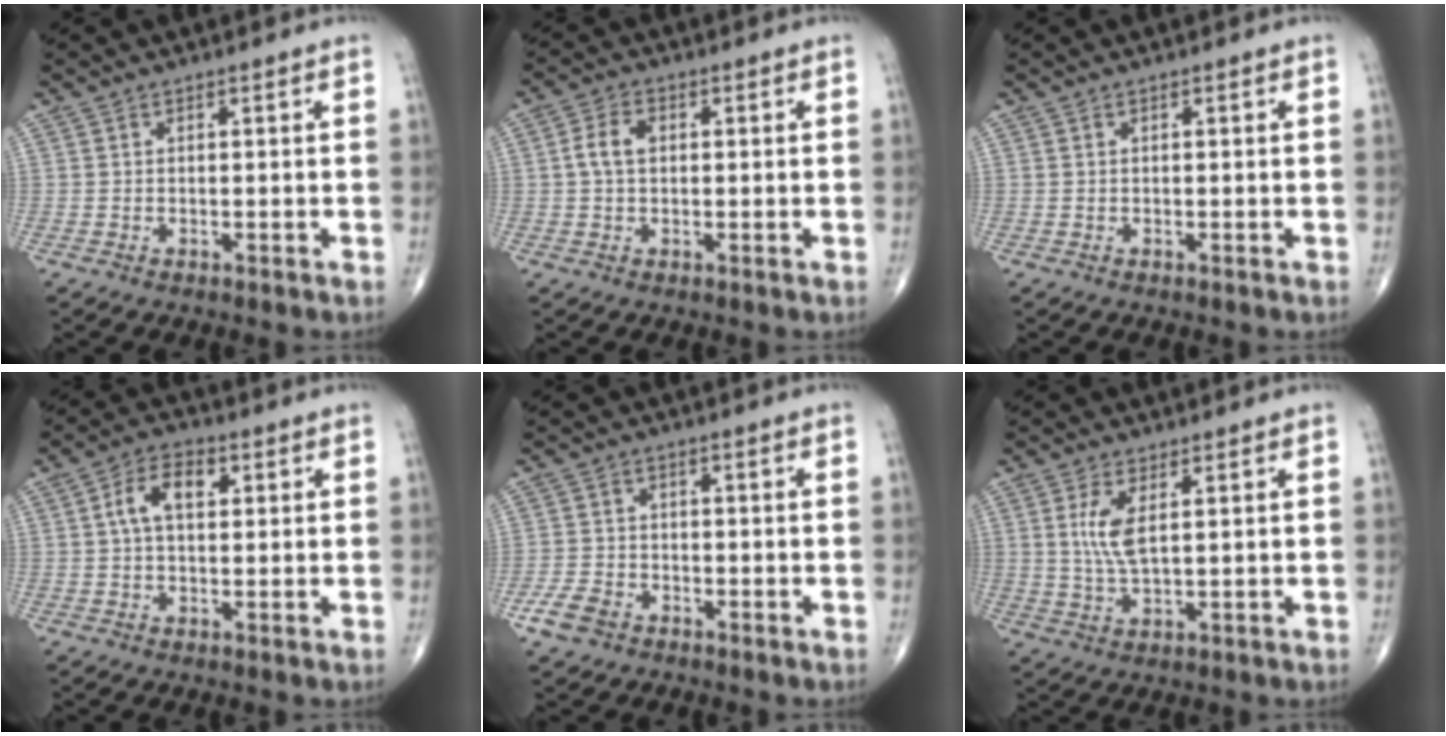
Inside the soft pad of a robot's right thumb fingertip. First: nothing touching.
{"total": 4.1, "force": [0.4, 2.7, 3.1], "torque": [-0.068, 0.013, 0.005]}
{"total": 0.0}
{"total": 6.7, "force": [1.5, 3.8, 5.3], "torque": [-0.093, 0.016, 0.021]}
{"total": 4.8, "force": [-2.8, 3.1, 2.3], "torque": [-0.048, 0.012, -0.052]}
{"total": 5.8, "force": [1.5, 2.1, 5.2], "torque": [-0.111, -0.009, 0.034]}